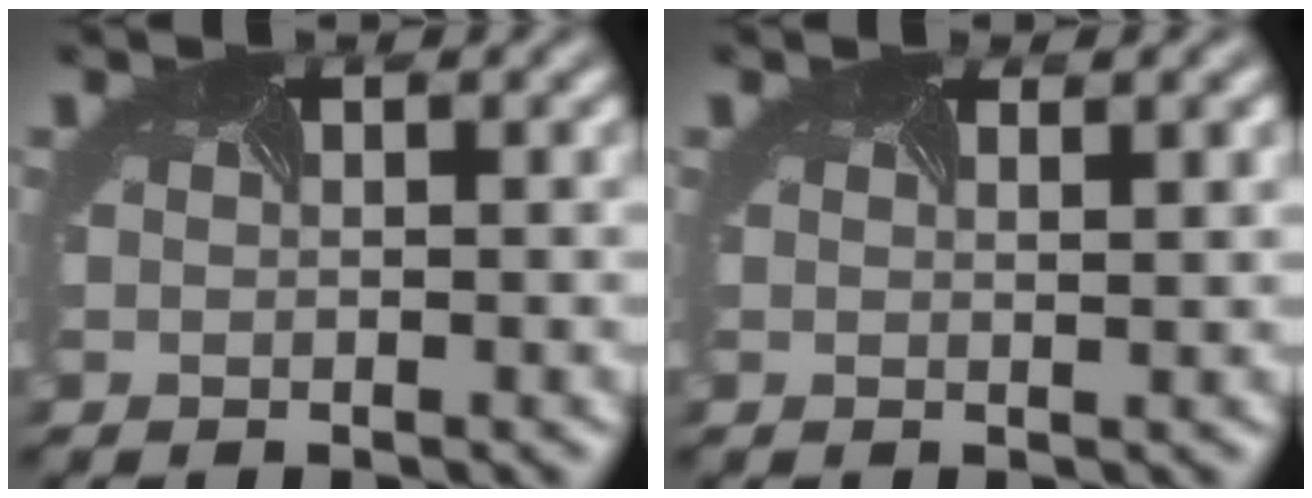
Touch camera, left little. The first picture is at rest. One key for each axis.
{"total": 0.9, "fx": 0.5, "fy": 0.2, "fz": 0.7, "tx": 0.008, "ty": 0.006, "tz": -0.009}